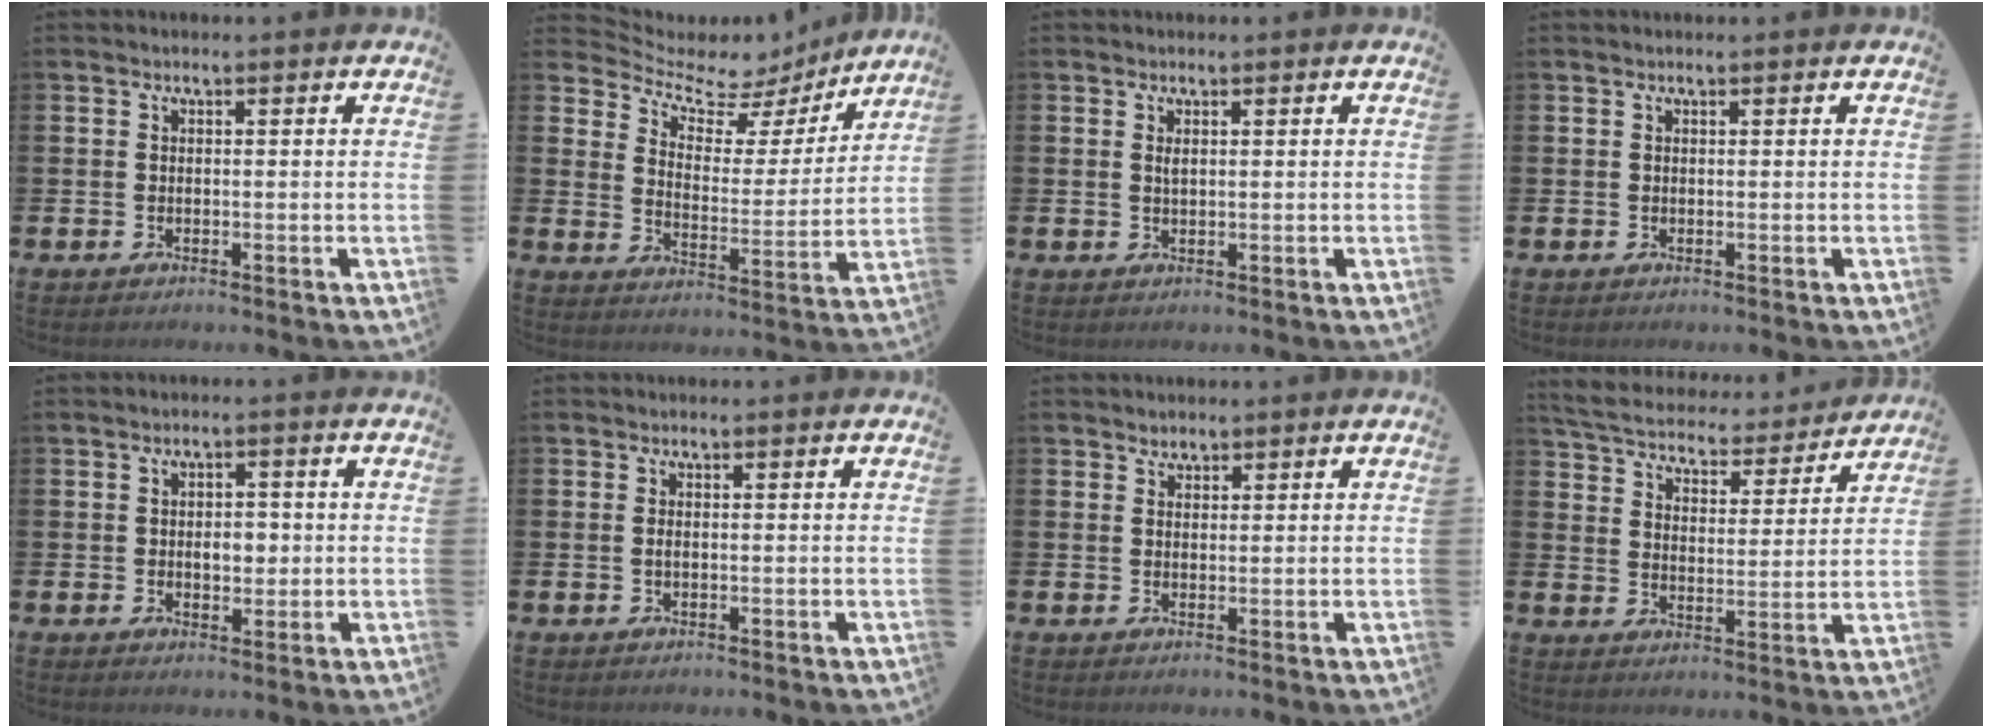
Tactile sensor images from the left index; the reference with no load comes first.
{"total": 6.3, "force": [5.2, 3.3, 1.3], "torque": [-0.049, -0.043, 0.083]}
{"total": 0.7, "force": [0.4, 0.2, 0.5], "torque": [-0.008, 0.001, 0.006]}
{"total": 0.0}
{"total": 2.6, "force": [-0.1, 2.0, 1.7], "torque": [-0.013, 0.000, -0.011]}
{"total": 0.6, "force": [0.0, 0.2, 0.6], "torque": [-0.010, 0.001, -0.001]}
{"total": 1.6, "force": [1.4, 0.6, -0.2], "torque": [0.015, 0.000, 0.025]}
{"total": 5.6, "force": [5.4, 1.1, 0.9], "torque": [-0.047, -0.043, 0.091]}